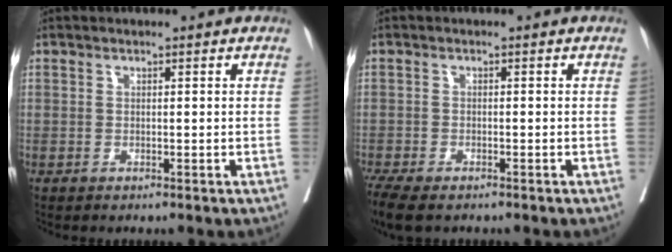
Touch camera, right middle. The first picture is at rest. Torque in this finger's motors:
{"motor_torque": [0.89, -0.98, 0.10, 0.09]}